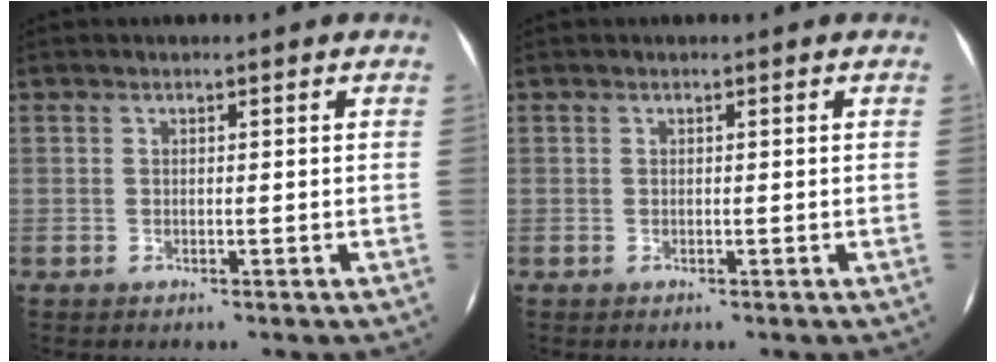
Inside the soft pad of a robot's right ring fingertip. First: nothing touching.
{"total": 0.0}